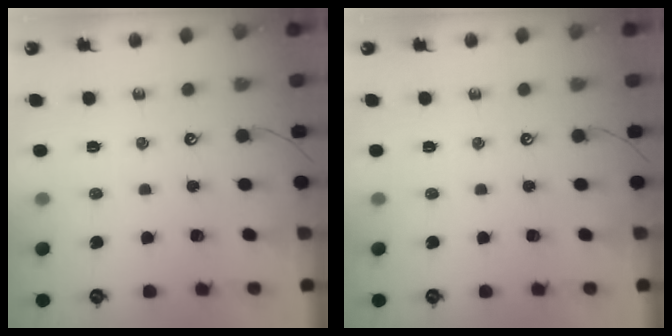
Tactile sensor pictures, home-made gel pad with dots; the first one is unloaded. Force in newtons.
{"total": 0.0}